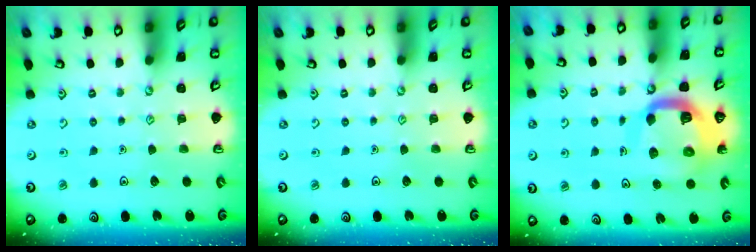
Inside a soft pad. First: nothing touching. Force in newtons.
{"total": 0.0}
{"total": 12.3, "press": 12.3, "slide": 1.1}